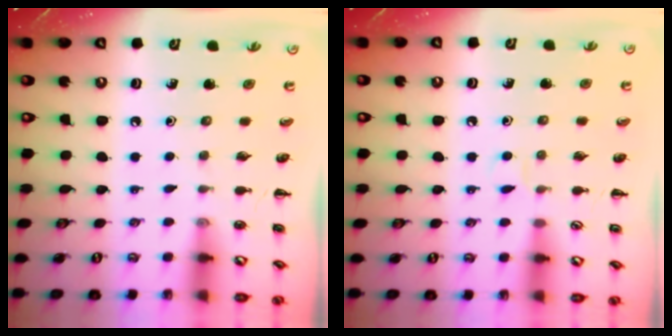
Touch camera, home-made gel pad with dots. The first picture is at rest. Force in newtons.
{"total": 2.8, "press": 2.7, "slide": 1.0}